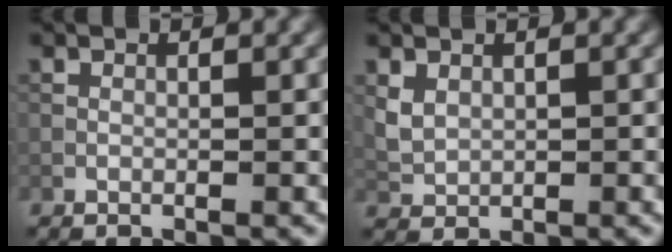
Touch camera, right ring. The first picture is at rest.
{"total": 2.0, "force": [1.3, 1.2, 1.0], "torque": [-0.024, 0.001, 0.027]}